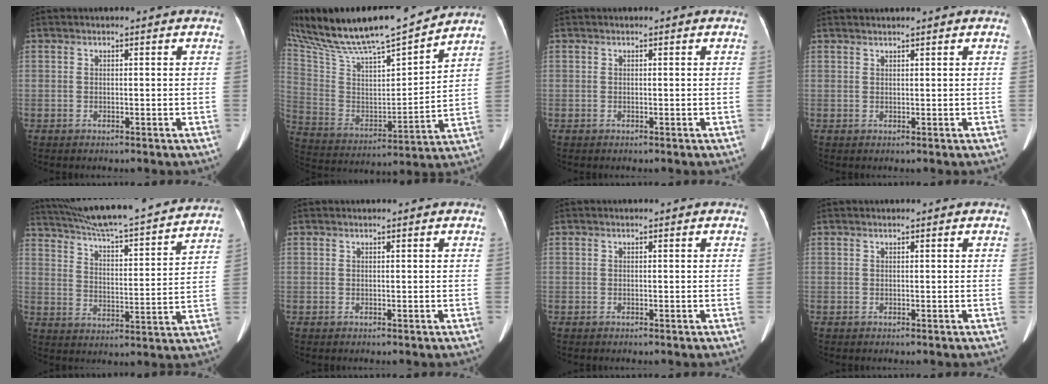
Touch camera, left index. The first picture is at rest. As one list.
[{"total": 25.0, "force": [21.9, 2.9, 11.7], "torque": [-0.229, -0.001, 0.365]}, {"total": 0.0}, {"total": 1.5, "force": [1.4, 0.0, 0.5], "torque": [-0.008, 0.018, 0.028]}, {"total": 26.8, "force": [24.3, 2.4, 11.2], "torque": [-0.188, -0.016, 0.333]}, {"total": 0.0}, {"total": 0.0}, {"total": 0.0}]